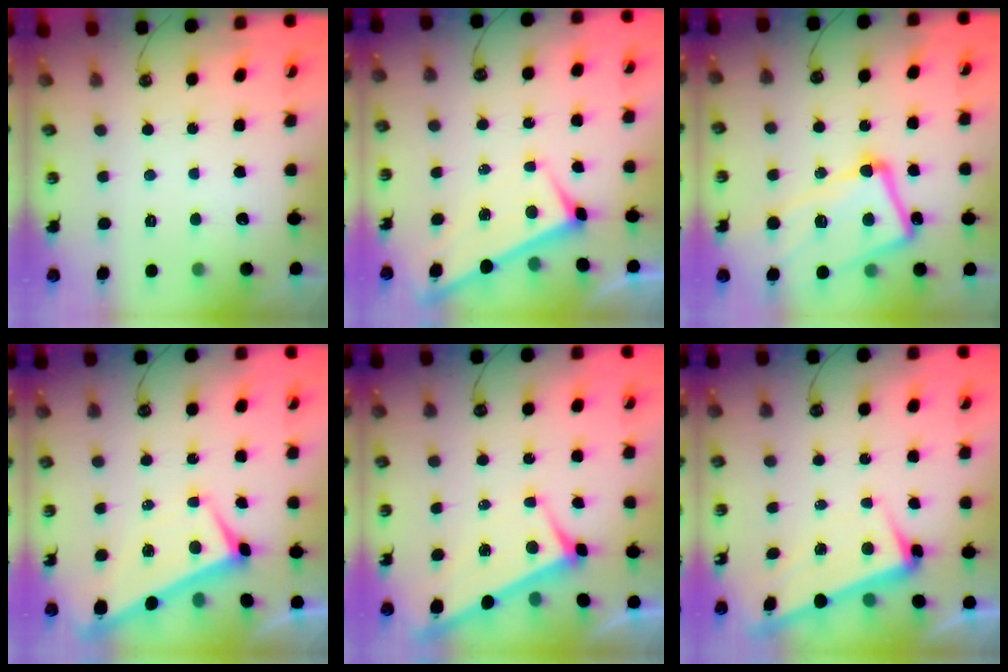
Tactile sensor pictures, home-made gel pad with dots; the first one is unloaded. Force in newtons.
{"total": 1.8, "press": 1.8, "slide": 0.1}
{"total": 15.3, "press": 15.1, "slide": 2.2}
{"total": 2.2, "press": 2.1, "slide": 0.6}
{"total": 4.0, "press": 4.0, "slide": 0.3}
{"total": 3.1, "press": 2.9, "slide": 0.9}